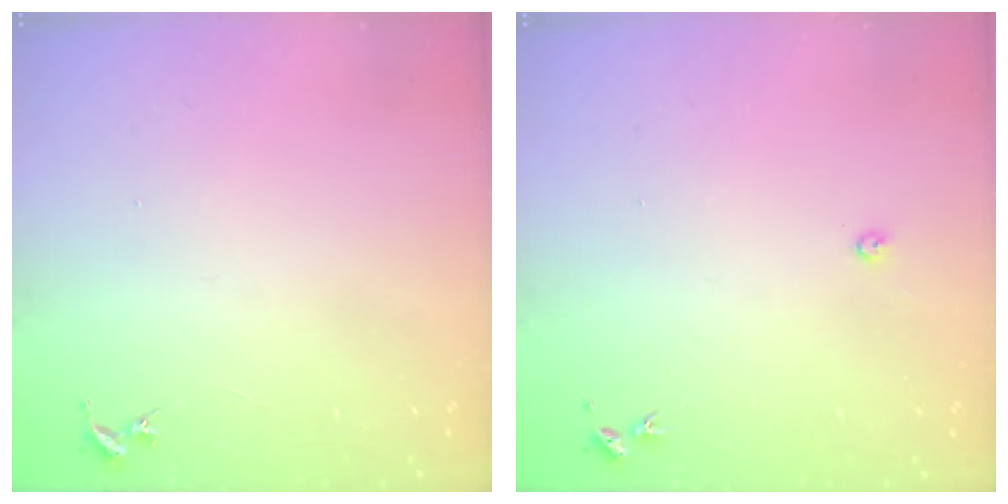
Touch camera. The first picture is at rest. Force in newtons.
{"total": 2.2, "press": 2.2, "slide": 0.3}